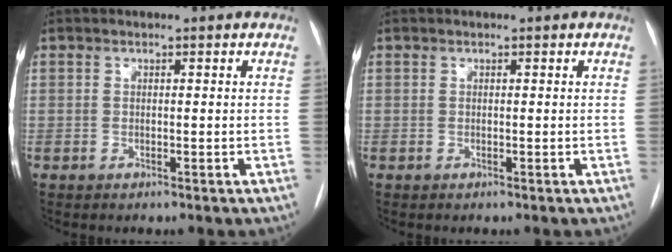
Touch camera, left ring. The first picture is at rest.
{"total": 0.0}